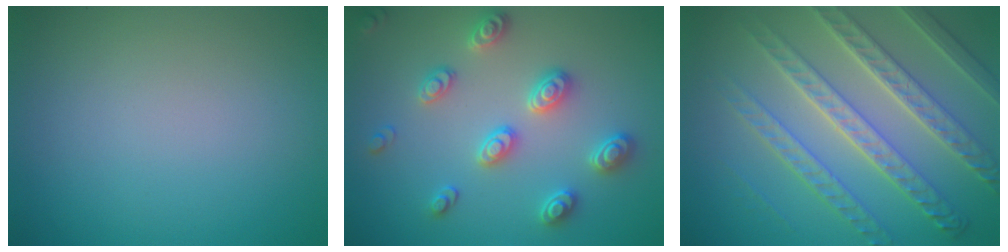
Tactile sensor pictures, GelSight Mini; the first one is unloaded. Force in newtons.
{"total": 3.5, "press": 3.5, "slide": 0.5}
{"total": 6.2, "press": 5.6, "slide": 2.7}